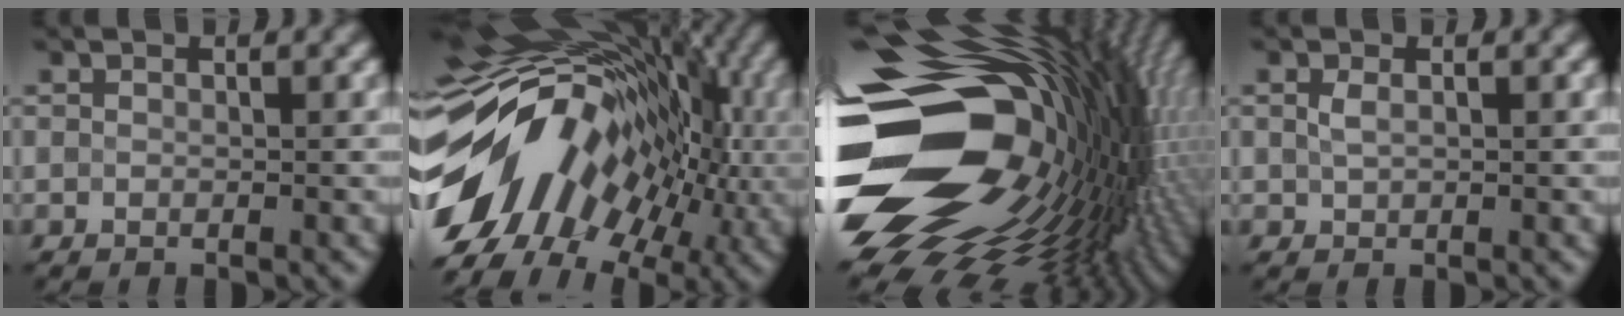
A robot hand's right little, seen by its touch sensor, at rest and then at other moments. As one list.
[{"total": 16.9, "force": [-2.0, 11.0, 12.7], "torque": [-0.207, 0.018, -0.047]}, {"total": 20.4, "force": [-1.3, 13.6, 15.2], "torque": [-0.282, -0.028, -0.019]}, {"total": 1.2, "force": [0.3, 0.7, 0.9], "torque": [-0.023, 0.003, 0.008]}]